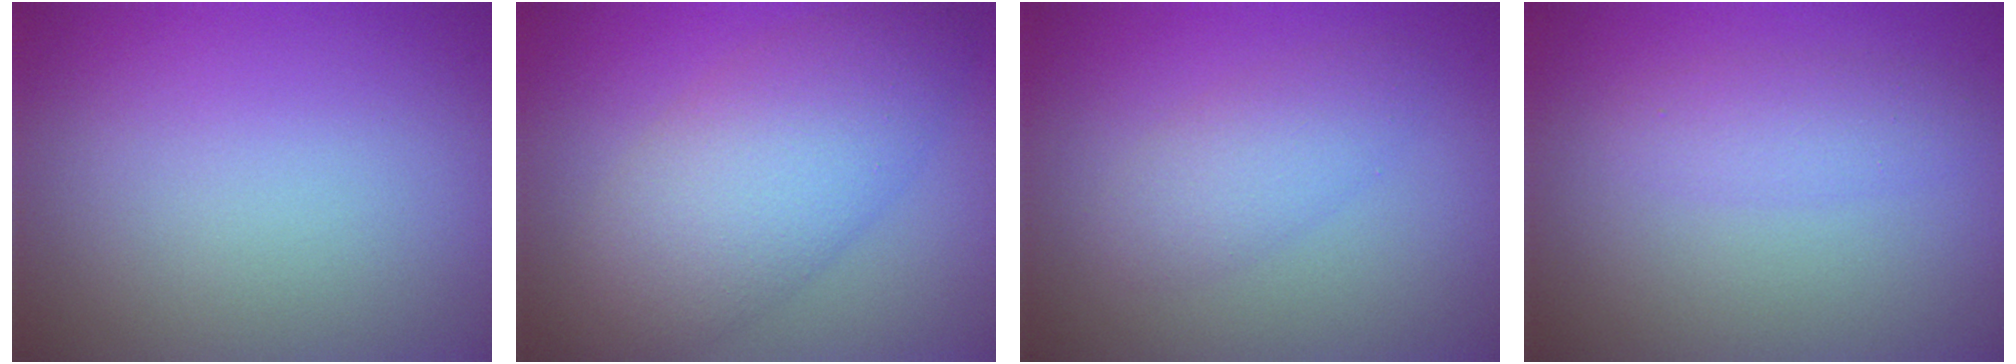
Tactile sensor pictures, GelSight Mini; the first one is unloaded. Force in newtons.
{"total": 7.4, "press": 7.4, "slide": 0.1}
{"total": 2.7, "press": 2.7, "slide": 0.1}
{"total": 1.9, "press": 1.9, "slide": 0.0}